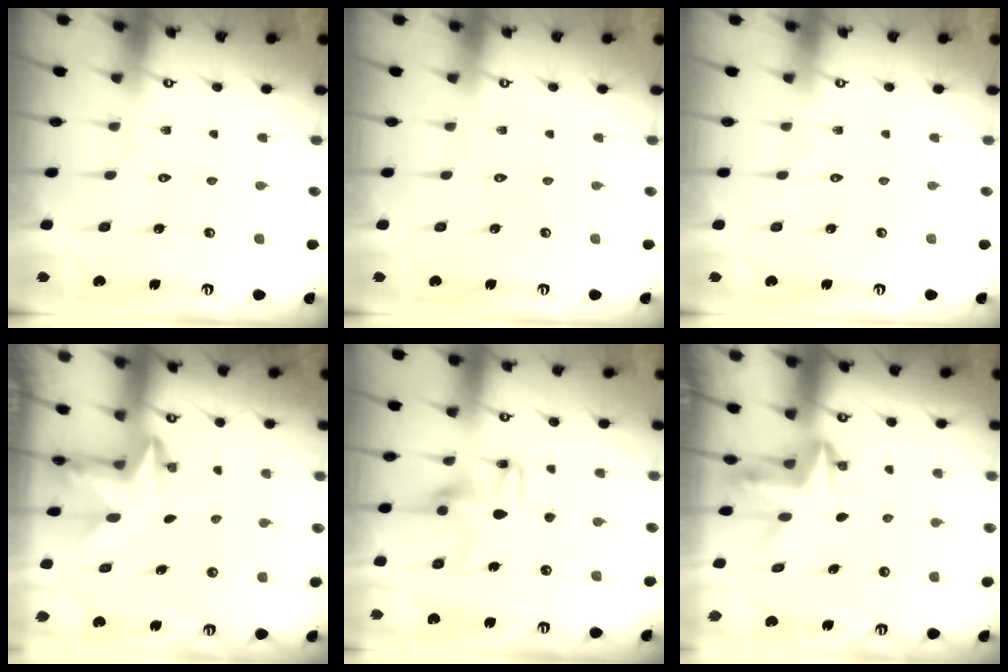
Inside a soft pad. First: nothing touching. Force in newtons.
{"total": 0.0}
{"total": 0.0}
{"total": 2.4, "press": 2.3, "slide": 0.4}
{"total": 10.1, "press": 10.1, "slide": 0.3}
{"total": 3.4, "press": 3.4, "slide": 0.3}